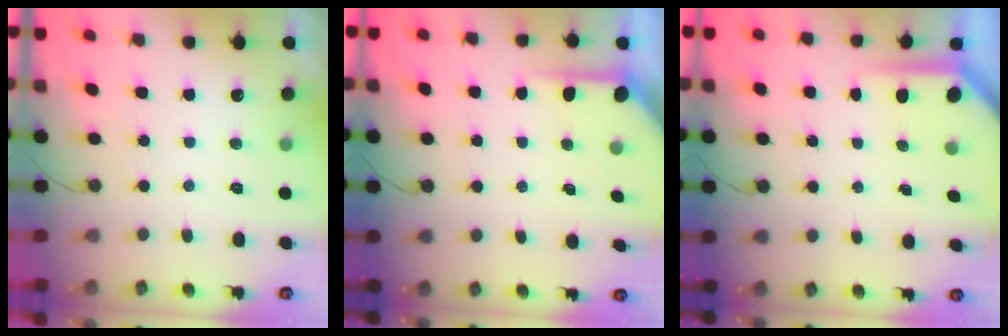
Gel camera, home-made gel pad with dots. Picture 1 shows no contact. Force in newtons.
{"total": 4.9, "press": 4.9, "slide": 0.3}
{"total": 4.4, "press": 4.4, "slide": 0.4}